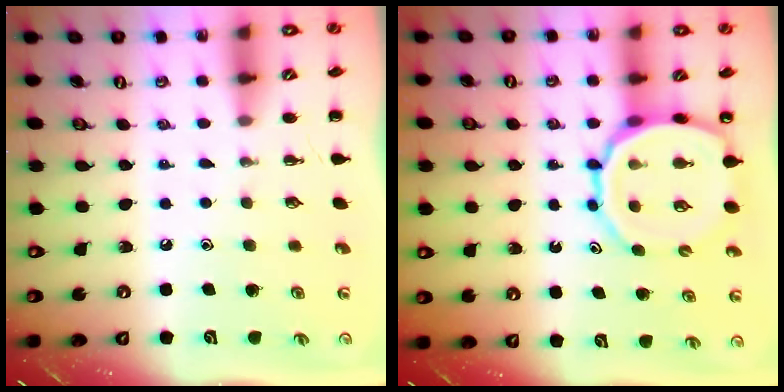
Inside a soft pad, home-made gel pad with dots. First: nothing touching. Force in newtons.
{"total": 14.1, "press": 13.5, "slide": 4.1}